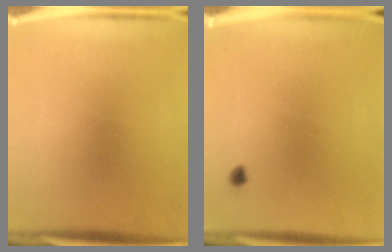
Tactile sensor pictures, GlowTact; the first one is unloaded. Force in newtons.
{"total": 0.8}